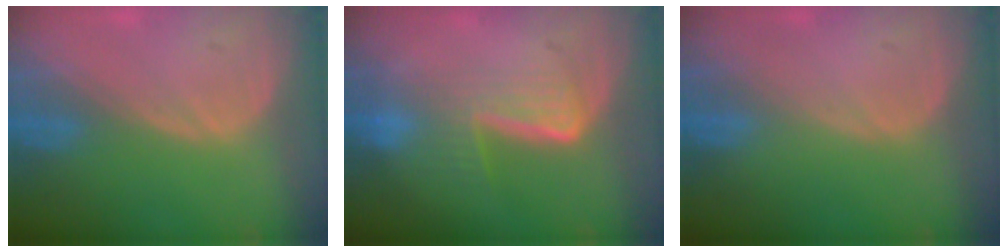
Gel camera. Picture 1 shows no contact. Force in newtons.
{"total": 6.7, "press": 5.7, "slide": 3.6}
{"total": 0.0}